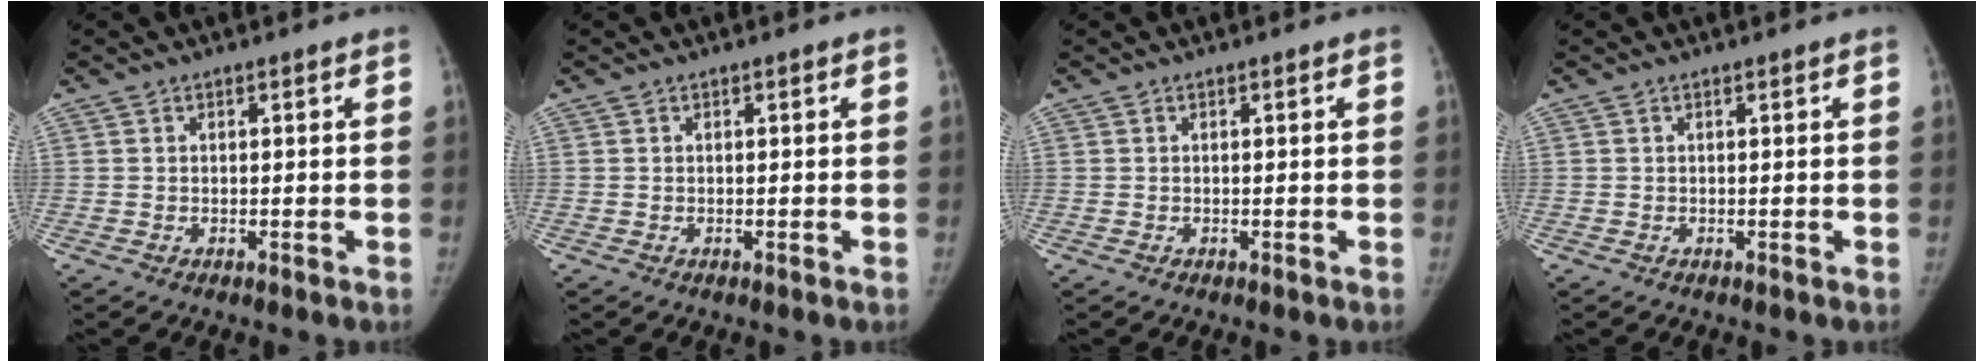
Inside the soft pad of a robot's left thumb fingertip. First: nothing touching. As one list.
[{"total": 0.0}, {"total": 0.0}, {"total": 0.0}]